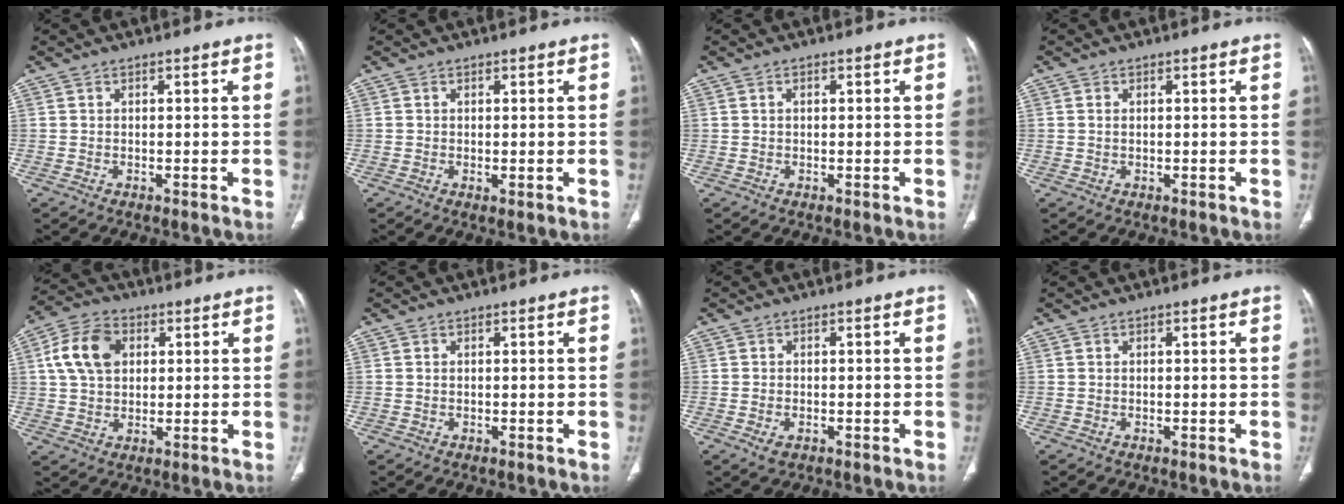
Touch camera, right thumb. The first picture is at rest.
{"total": 0.8, "force": [0.0, 0.3, 0.7], "torque": [-0.016, -0.006, 0.002]}
{"total": 0.8, "force": [0.2, 0.5, 0.6], "torque": [-0.012, 0.004, 0.003]}
{"total": 0.8, "force": [0.2, 0.5, 0.6], "torque": [-0.015, 0.001, 0.005]}
{"total": 10.7, "force": [2.7, 7.5, 7.0], "torque": [-0.119, 0.009, 0.044]}
{"total": 0.0}
{"total": 2.0, "force": [-0.8, 1.3, 1.3], "torque": [-0.026, 0.002, -0.010]}
{"total": 0.0}